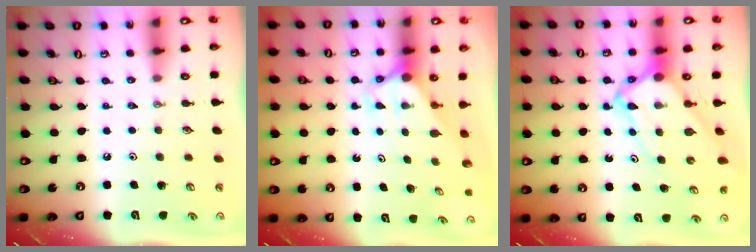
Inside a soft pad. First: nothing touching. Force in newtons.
{"total": 2.7, "press": 2.7, "slide": 0.0}
{"total": 7.1, "press": 7.1, "slide": 1.0}